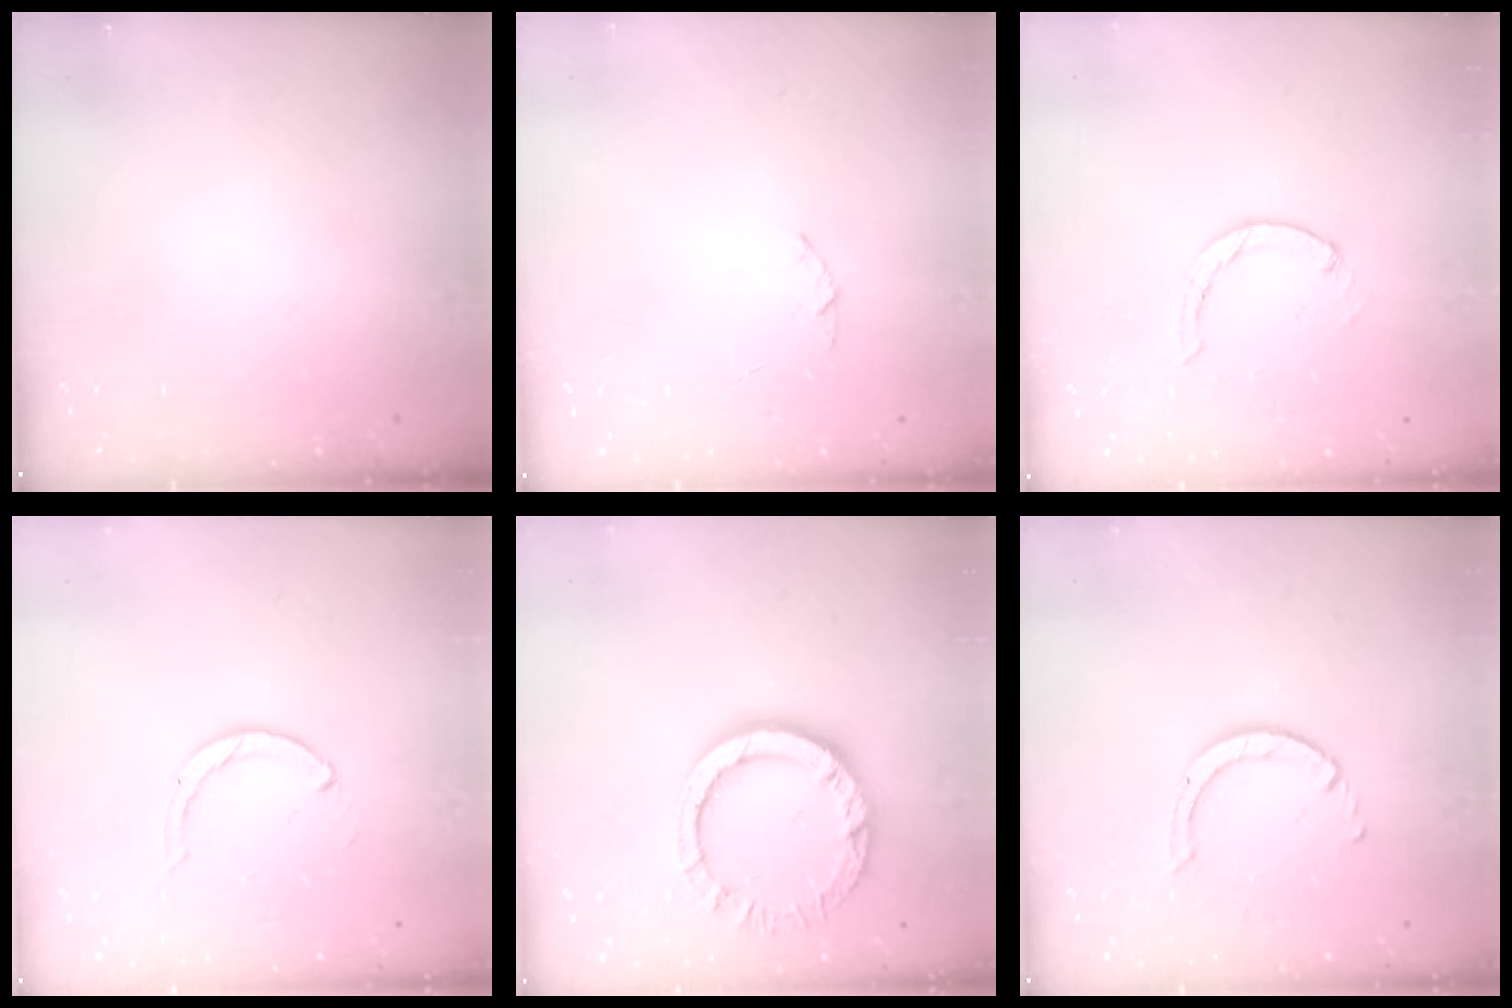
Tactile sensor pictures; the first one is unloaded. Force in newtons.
{"total": 1.0, "press": 0.9, "slide": 0.3}
{"total": 1.0, "press": 0.9, "slide": 0.3}
{"total": 2.2, "press": 2.2, "slide": 0.3}
{"total": 11.5, "press": 11.5, "slide": 0.8}
{"total": 3.9, "press": 3.9, "slide": 0.3}